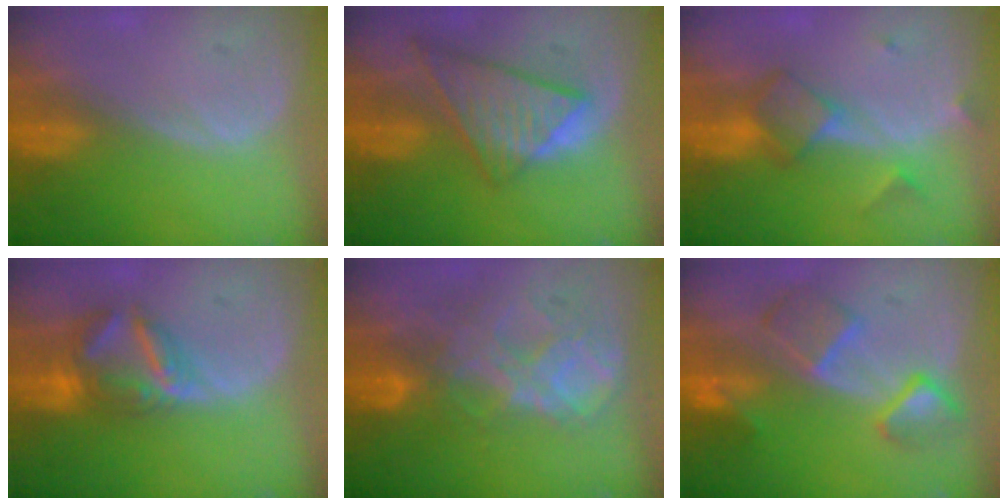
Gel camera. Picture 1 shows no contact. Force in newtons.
{"total": 9.0, "press": 7.8, "slide": 4.3}
{"total": 6.0, "press": 5.3, "slide": 2.8}
{"total": 6.9, "press": 6.3, "slide": 2.9}
{"total": 8.8, "press": 7.6, "slide": 4.5}
{"total": 7.4, "press": 6.8, "slide": 2.8}